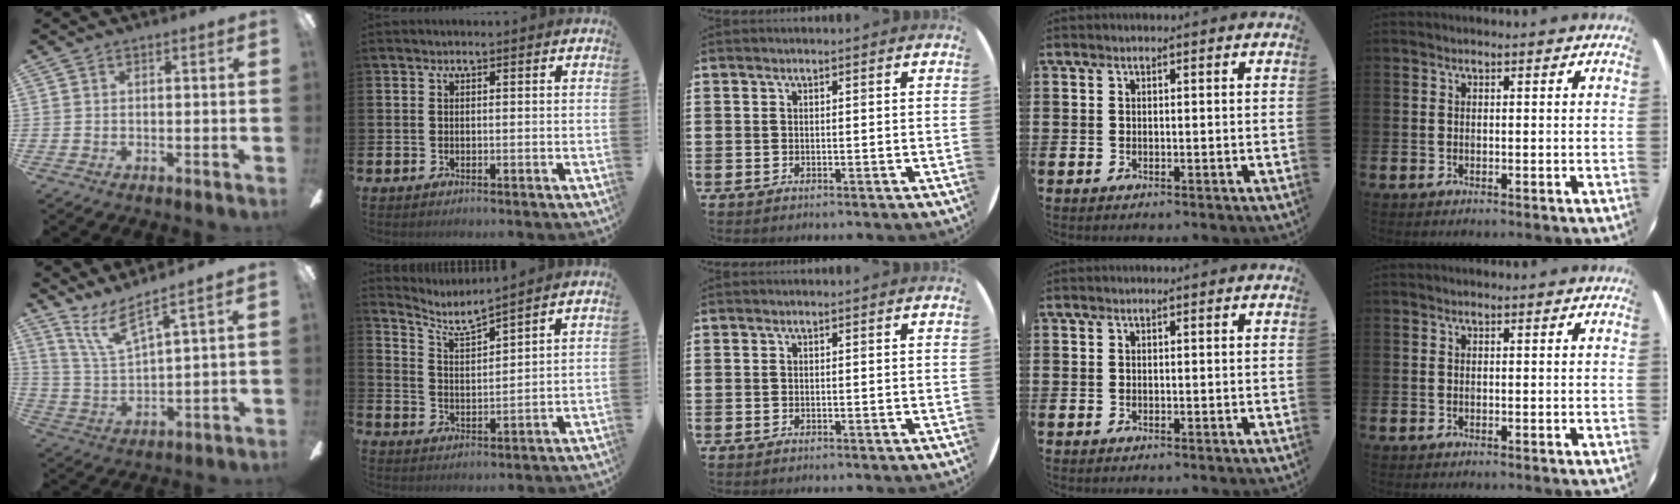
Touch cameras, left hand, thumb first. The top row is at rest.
{"thumb": {"total": 10.4, "force": [7.9, 2.2, 6.5], "torque": [-0.143, -0.035, 0.145]}, "index": {"total": 4.7, "force": [4.4, 0.4, 1.6], "torque": [-0.054, -0.023, 0.074]}}